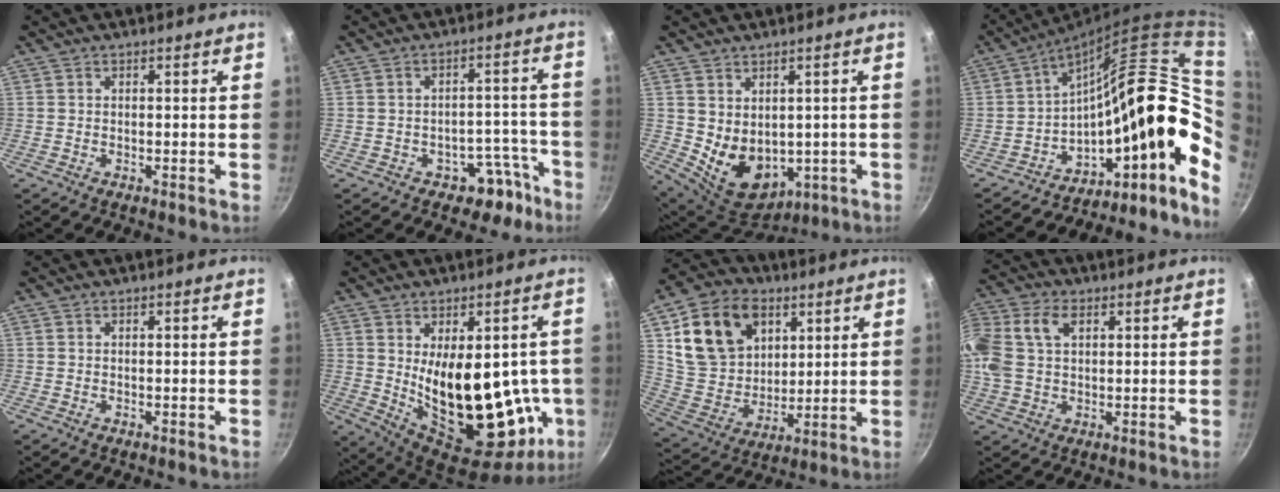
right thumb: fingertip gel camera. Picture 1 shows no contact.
{"total": 7.4, "force": [-4.6, 5.0, 2.9], "torque": [0.025, 0.069, -0.042]}
{"total": 11.0, "force": [0.3, 8.2, 7.3], "torque": [-0.098, -0.020, 0.038]}
{"total": 26.3, "force": [-0.9, 13.0, 22.8], "torque": [-0.313, 0.048, -0.007]}
{"total": 0.0}
{"total": 25.2, "force": [-0.8, 13.1, 21.5], "torque": [-0.266, -0.041, 0.021]}
{"total": 19.3, "force": [7.4, 14.2, 10.7], "torque": [-0.168, -0.020, 0.143]}
{"total": 19.2, "force": [5.6, 13.6, 12.4], "torque": [-0.311, 0.047, 0.099]}